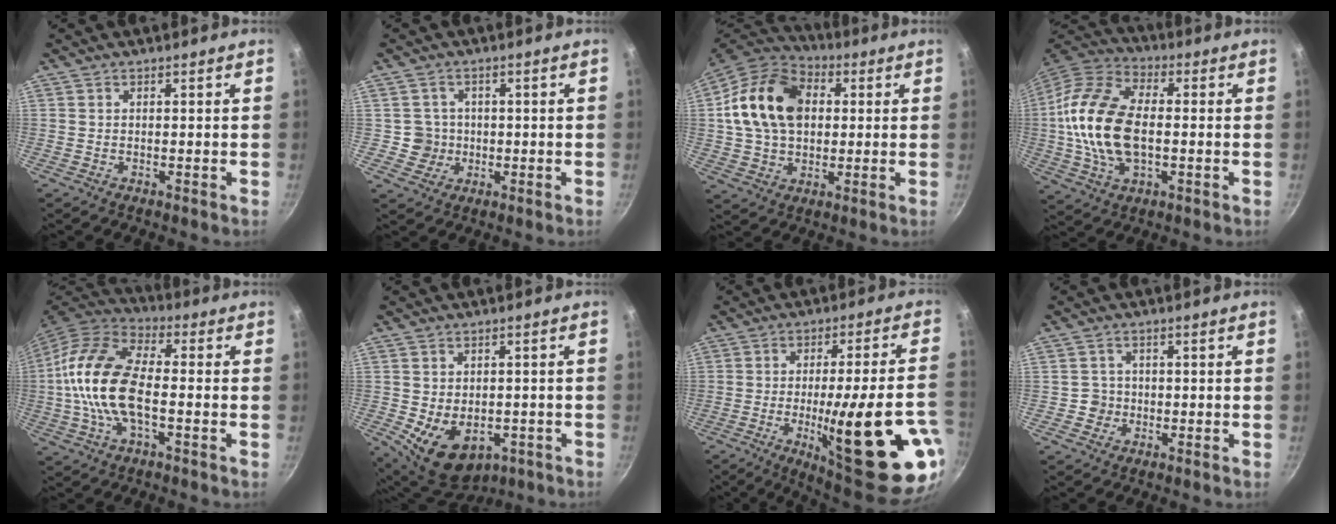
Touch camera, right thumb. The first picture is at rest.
{"total": 4.1, "force": [-0.1, 4.1, 0.5], "torque": [0.019, 0.010, 0.000]}
{"total": 17.8, "force": [3.0, 12.9, 12.0], "torque": [-0.192, 0.017, 0.040]}
{"total": 19.2, "force": [-0.5, 11.1, 15.7], "torque": [-0.302, 0.026, -0.020]}
{"total": 17.4, "force": [-1.4, 8.5, 15.1], "torque": [-0.286, 0.034, -0.041]}
{"total": 11.3, "force": [-3.1, 7.8, 7.6], "torque": [-0.090, -0.006, -0.024]}
{"total": 25.5, "force": [-7.6, 4.7, 23.9], "torque": [-0.315, 0.007, -0.095]}
{"total": 2.5, "force": [-0.4, 2.4, 0.3], "torque": [0.015, 0.005, -0.007]}